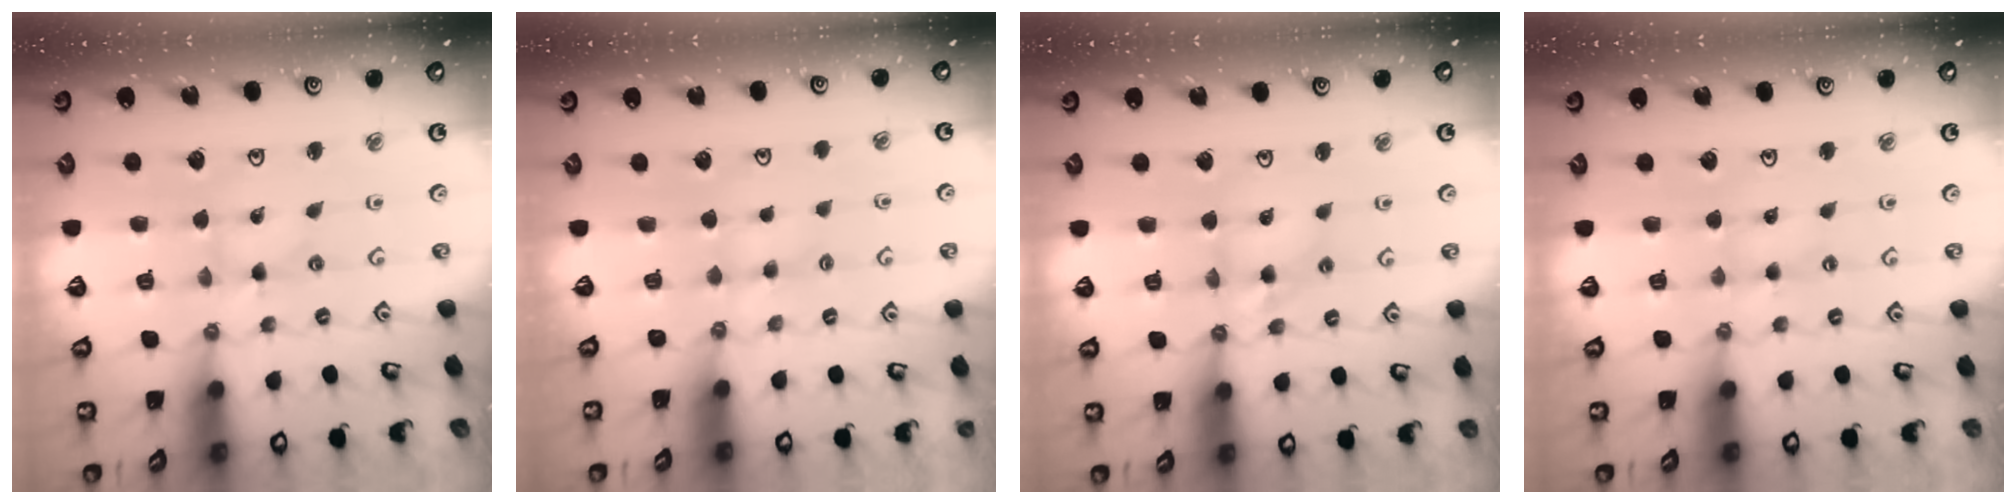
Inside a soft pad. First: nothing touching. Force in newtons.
{"total": 2.2, "press": 2.1, "slide": 0.4}
{"total": 6.9, "press": 6.9, "slide": 0.5}
{"total": 1.7, "press": 1.6, "slide": 0.4}